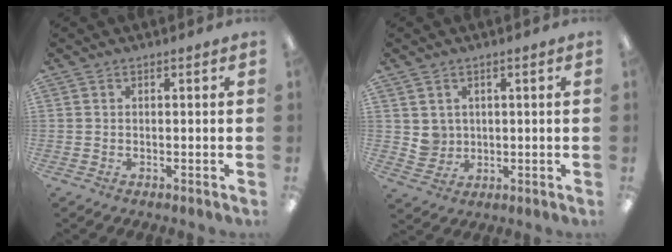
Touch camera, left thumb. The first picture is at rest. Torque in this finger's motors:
{"motor_torque": [-0.01, 0.01, 0.30, -0.32, -0.01]}